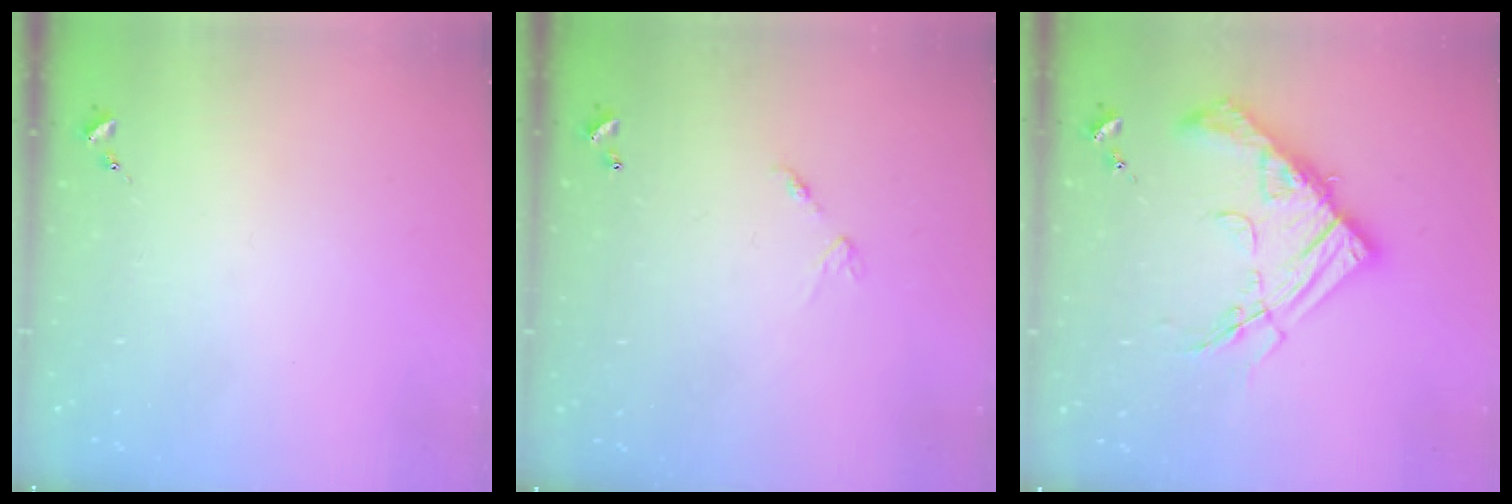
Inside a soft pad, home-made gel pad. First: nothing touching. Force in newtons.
{"total": 5.8, "press": 5.8, "slide": 0.4}
{"total": 18.4, "press": 18.3, "slide": 2.0}